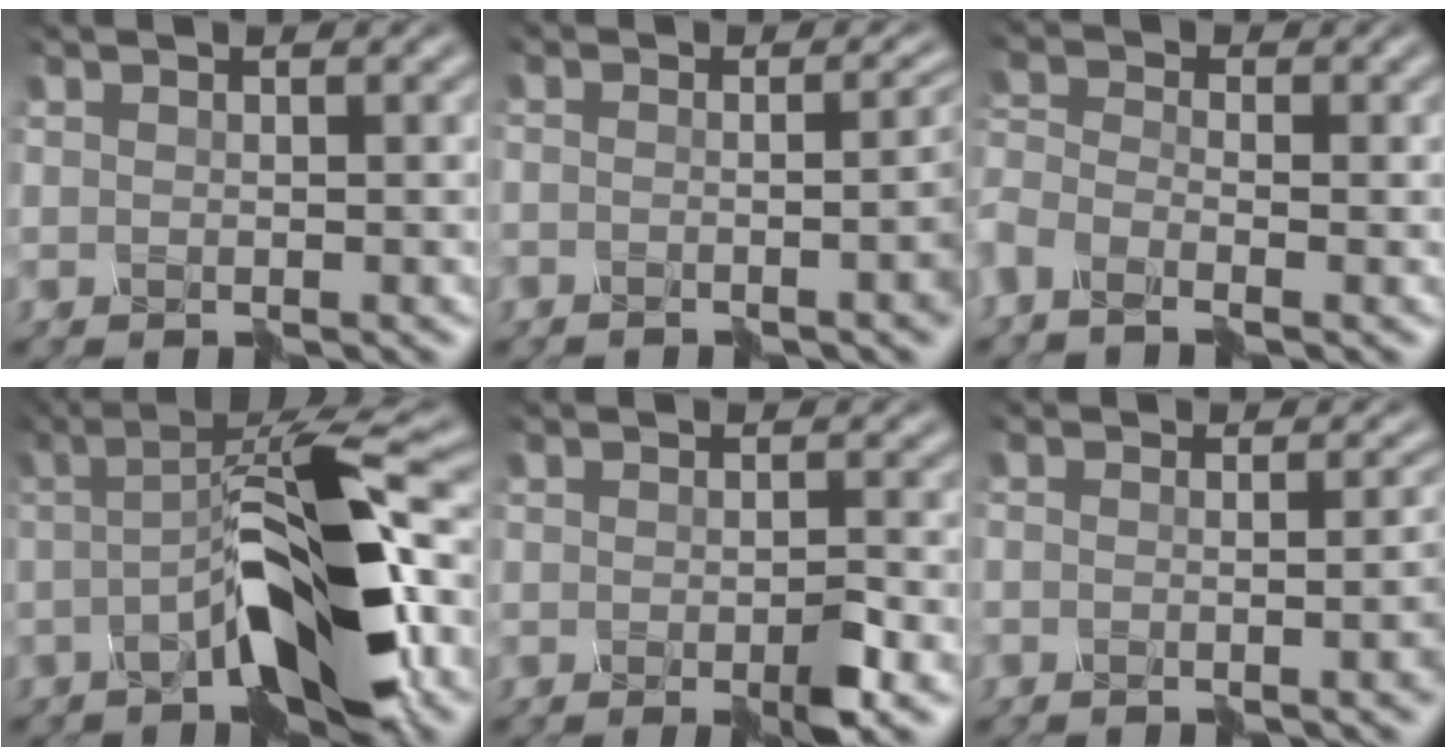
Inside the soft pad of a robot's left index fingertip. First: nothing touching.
{"total": 7.9, "force": [-2.5, 3.3, 6.8], "torque": [-0.048, -0.003, -0.038]}
{"total": 3.9, "force": [-3.4, 1.4, 1.3], "torque": [-0.041, -0.010, -0.061]}
{"total": 10.0, "force": [-3.8, 1.8, 9.1], "torque": [-0.151, 0.012, -0.075]}
{"total": 2.4, "force": [-1.9, -0.2, 1.6], "torque": [-0.039, -0.007, -0.032]}
{"total": 6.3, "force": [-2.7, 2.5, 5.0], "torque": [-0.020, 0.000, -0.040]}